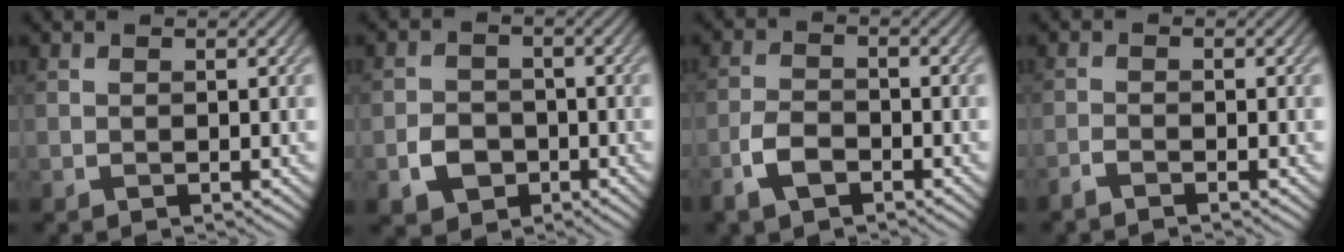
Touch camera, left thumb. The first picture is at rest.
{"total": 3.9, "force": [-1.6, 3.1, 1.7], "torque": [-0.035, -0.005, -0.032]}
{"total": 4.1, "force": [-2.5, 1.9, 2.6], "torque": [-0.056, -0.003, -0.057]}
{"total": 1.7, "force": [-1.4, 0.1, 0.9], "torque": [-0.018, -0.003, -0.036]}